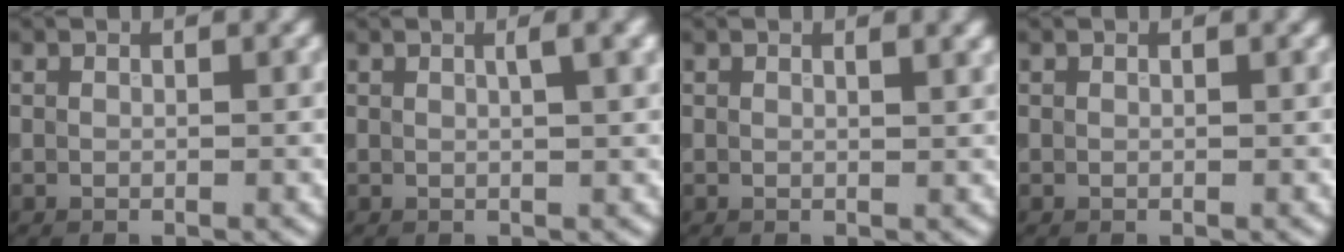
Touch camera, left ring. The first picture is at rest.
{"total": 3.0, "force": [1.0, 0.9, 2.7], "torque": [-0.025, 0.008, 0.009]}
{"total": 1.5, "force": [0.9, 0.5, 1.1], "torque": [-0.008, 0.003, 0.009]}
{"total": 0.0}